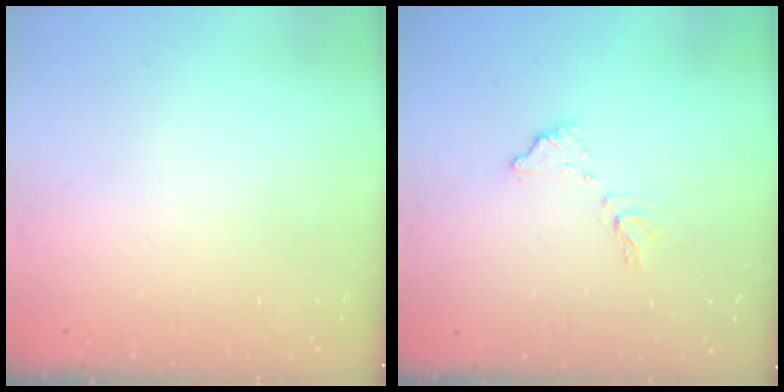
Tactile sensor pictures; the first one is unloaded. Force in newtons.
{"total": 8.5, "press": 8.5, "slide": 0.3}